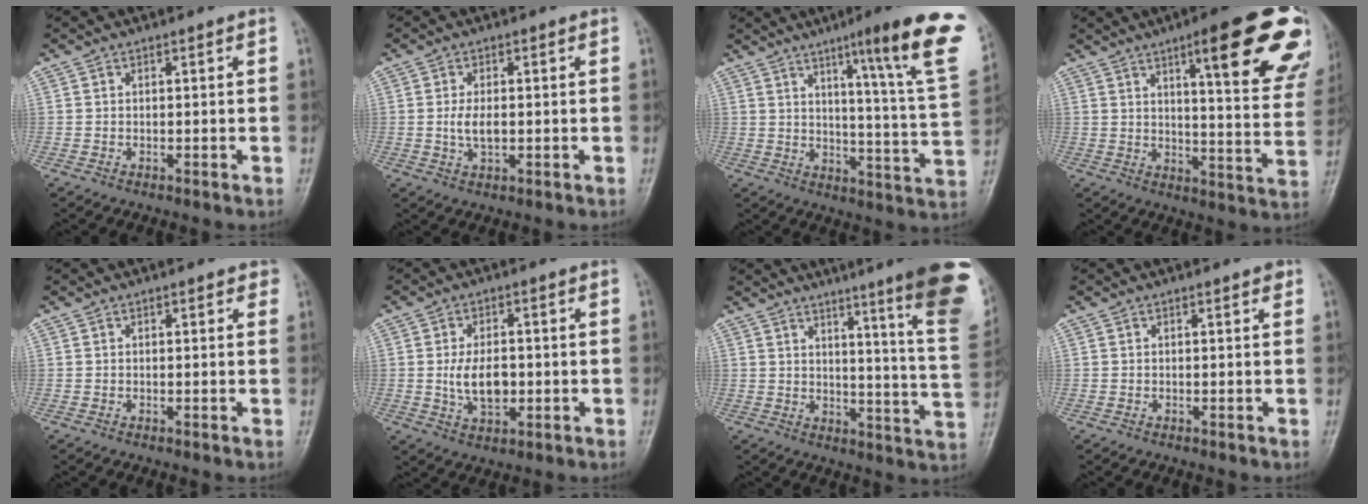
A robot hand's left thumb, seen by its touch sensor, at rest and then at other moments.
{"total": 3.8, "force": [-0.1, 1.9, 3.2], "torque": [-0.063, -0.003, -0.002]}
{"total": 21.5, "force": [11.8, 1.5, 18.0], "torque": [-0.221, -0.055, 0.154]}
{"total": 24.3, "force": [12.8, 5.1, 20.0], "torque": [-0.241, -0.040, 0.164]}
{"total": 1.5, "force": [0.8, 0.8, 1.0], "torque": [-0.003, 0.000, 0.005]}
{"total": 7.1, "force": [-0.5, 4.3, 5.7], "torque": [-0.093, -0.002, -0.004]}
{"total": 21.2, "force": [13.1, 1.3, 16.6], "torque": [-0.193, -0.081, 0.158]}
{"total": 0.9, "force": [0.6, 0.3, 0.7], "torque": [-0.009, -0.001, 0.006]}